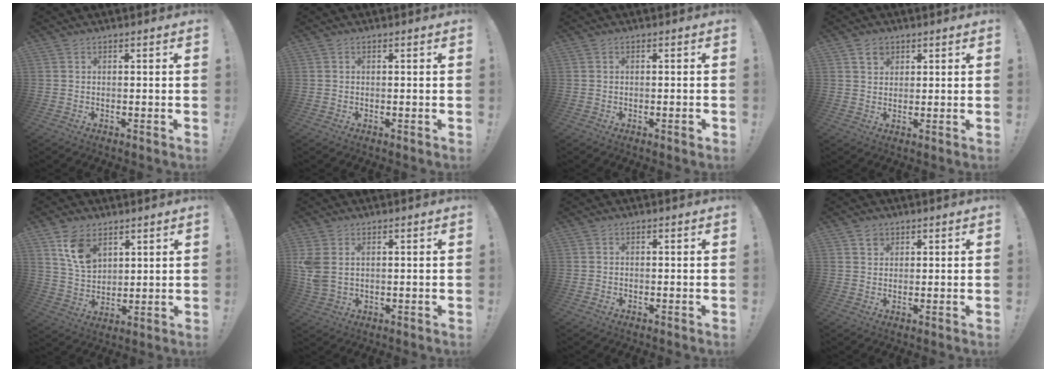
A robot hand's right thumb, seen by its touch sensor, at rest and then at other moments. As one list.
[{"total": 0.0}, {"total": 1.2, "force": [-0.7, 0.2, 1.0], "torque": [-0.014, 0.001, -0.011]}, {"total": 4.0, "force": [2.4, 3.0, 1.3], "torque": [-0.010, -0.008, 0.041]}, {"total": 10.9, "force": [6.0, 7.0, 5.7], "torque": [-0.098, -0.019, 0.118]}, {"total": 5.1, "force": [1.8, 3.5, 3.3], "torque": [-0.065, -0.010, 0.032]}, {"total": 0.8, "force": [-0.3, 0.7, 0.2], "torque": [-0.003, 0.002, -0.006]}, {"total": 2.5, "force": [1.6, 1.8, 0.3], "torque": [0.013, -0.011, 0.027]}]